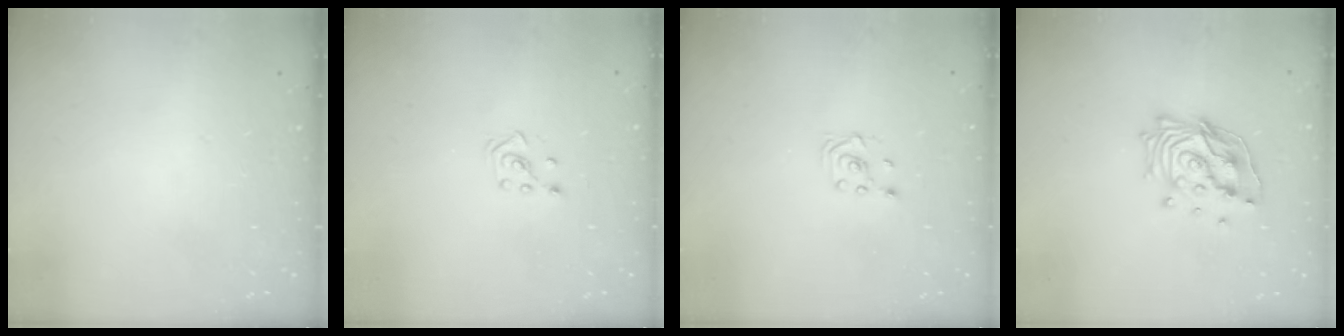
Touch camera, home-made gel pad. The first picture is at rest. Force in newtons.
{"total": 2.6, "press": 2.5, "slide": 0.6}
{"total": 1.6, "press": 1.4, "slide": 0.9}
{"total": 14.9, "press": 14.8, "slide": 1.4}